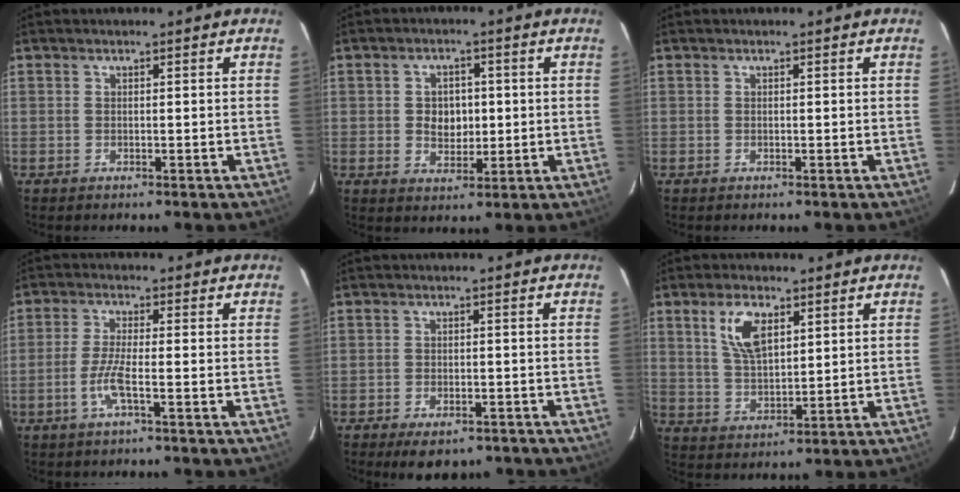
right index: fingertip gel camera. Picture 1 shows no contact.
{"total": 5.4, "force": [0.1, 4.2, 3.4], "torque": [-0.060, 0.007, 0.006]}
{"total": 0.0}
{"total": 5.0, "force": [-2.1, 0.2, 4.5], "torque": [-0.099, -0.004, -0.043]}
{"total": 7.9, "force": [-5.9, 3.5, 3.9], "torque": [-0.082, -0.009, -0.074]}
{"total": 8.3, "force": [3.8, 4.0, 6.3], "torque": [-0.120, 0.009, 0.078]}